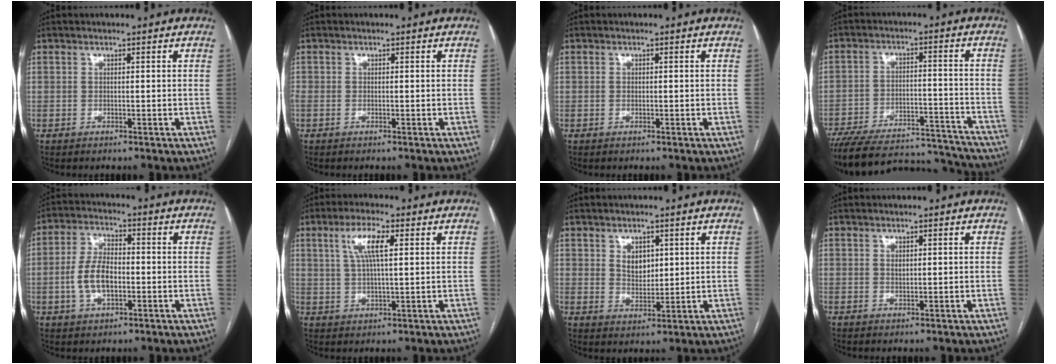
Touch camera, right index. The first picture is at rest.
{"total": 0.8, "force": [-0.3, 0.6, 0.4], "torque": [-0.019, 0.002, -0.007]}
{"total": 0.0}
{"total": 24.1, "force": [-22.2, 5.2, 7.6], "torque": [-0.122, 0.000, -0.310]}
{"total": 7.3, "force": [-1.4, 3.7, 6.1], "torque": [-0.135, 0.011, -0.023]}
{"total": 6.4, "force": [2.4, 1.2, 5.8], "torque": [-0.116, 0.009, 0.044]}
{"total": 3.9, "force": [1.5, 2.6, 2.5], "torque": [-0.044, -0.001, 0.034]}
{"total": 0.7, "force": [0.3, 0.4, 0.5], "torque": [-0.009, -0.001, 0.007]}